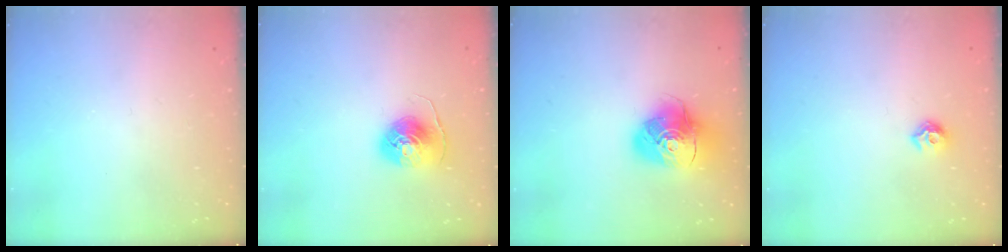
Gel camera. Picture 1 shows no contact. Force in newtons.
{"total": 8.1, "press": 8.1, "slide": 0.4}
{"total": 14.5, "press": 14.4, "slide": 1.9}
{"total": 6.9, "press": 6.8, "slide": 0.9}